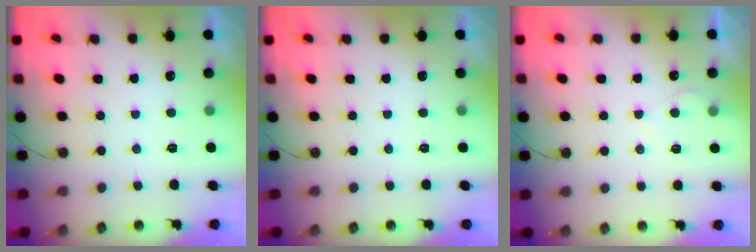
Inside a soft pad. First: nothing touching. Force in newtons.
{"total": 0.0}
{"total": 4.9, "press": 4.9, "slide": 0.6}